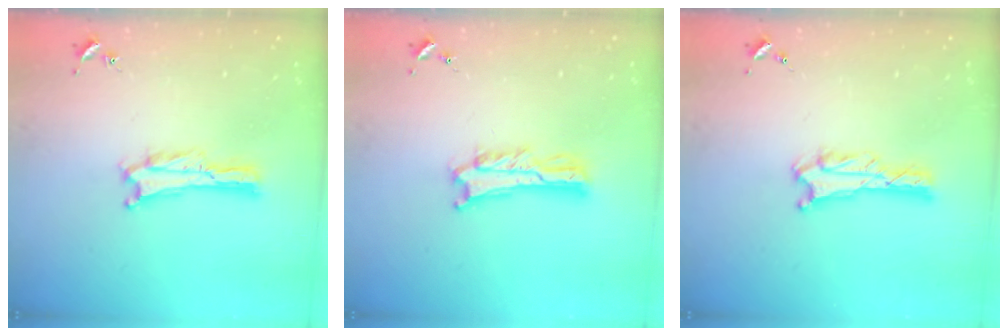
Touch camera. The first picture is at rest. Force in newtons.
{"total": 3.1, "press": 3.1, "slide": 0.4}
{"total": 1.4, "press": 1.4, "slide": 0.1}